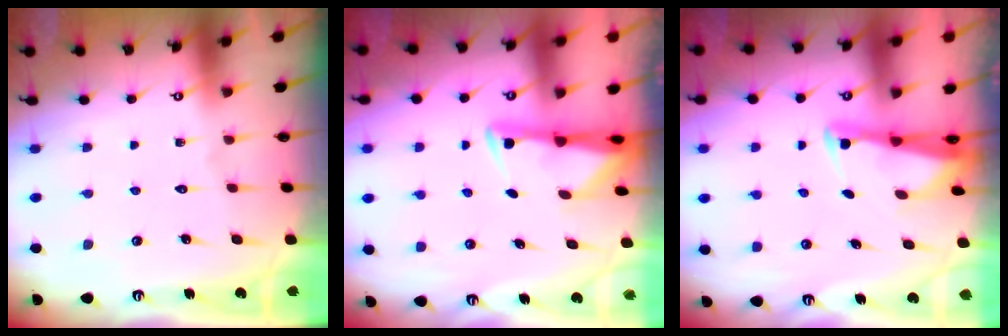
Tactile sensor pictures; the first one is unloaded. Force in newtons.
{"total": 3.1, "press": 3.1, "slide": 0.5}
{"total": 2.6, "press": 2.5, "slide": 0.6}